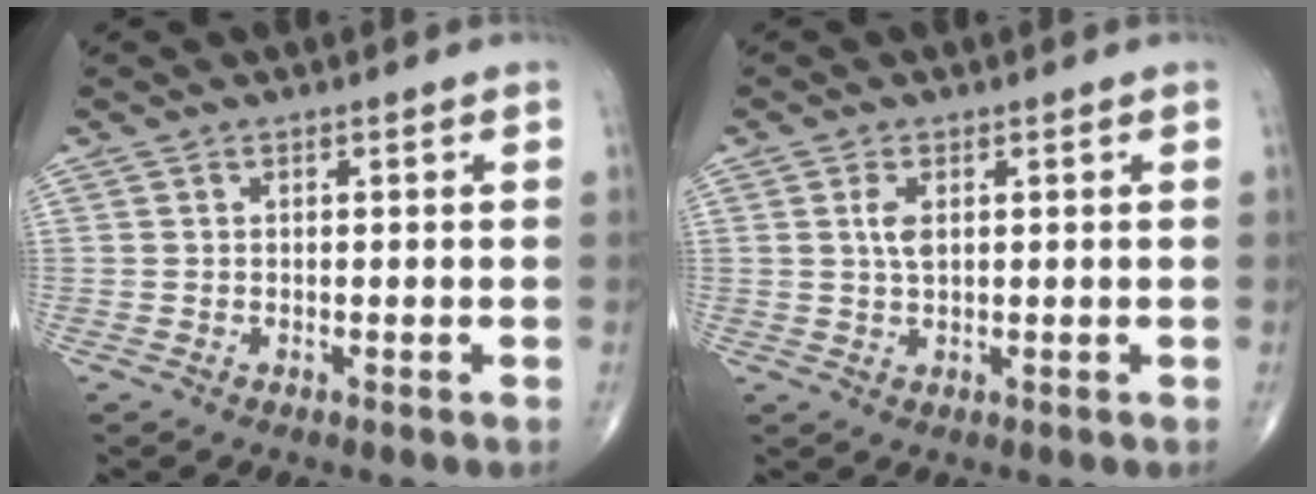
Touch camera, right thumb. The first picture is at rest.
{"total": 2.8, "force": [0.7, 1.3, 2.4], "torque": [-0.050, -0.001, 0.015]}